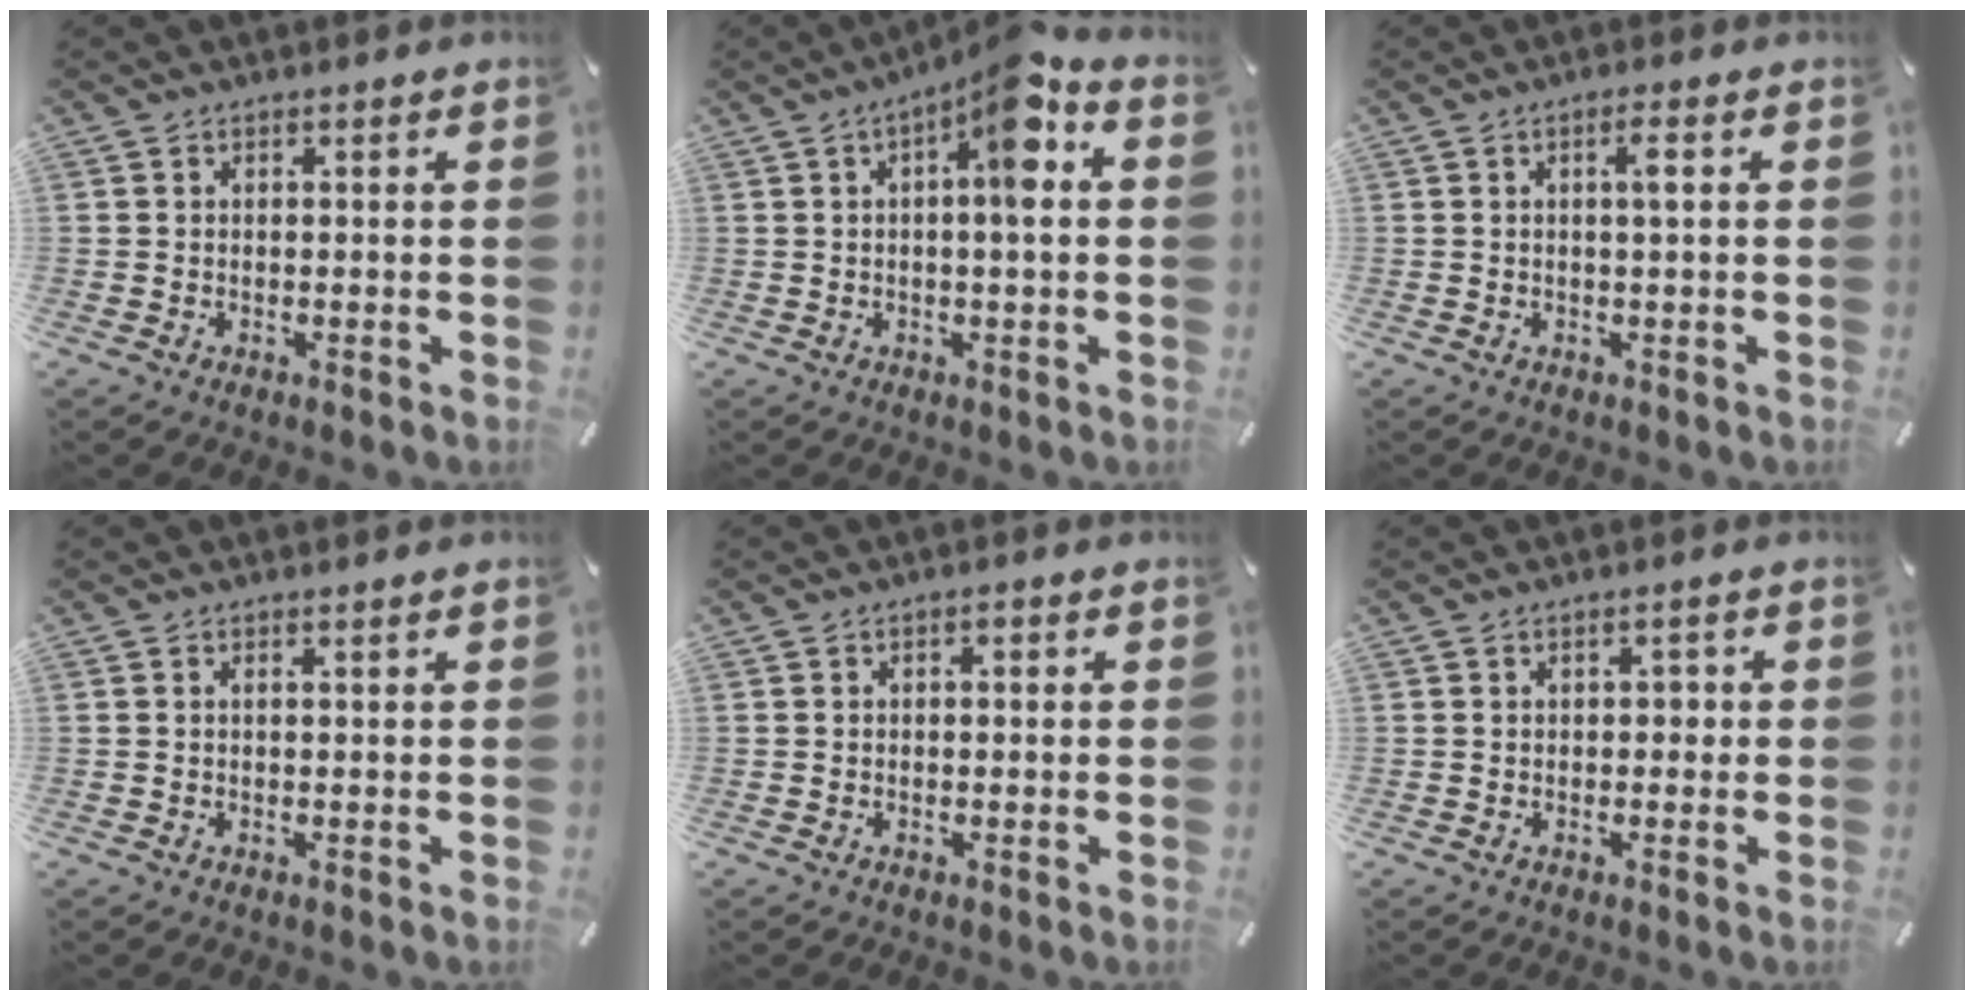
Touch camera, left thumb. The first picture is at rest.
{"total": 10.4, "force": [2.7, 2.6, 9.7], "torque": [-0.142, -0.007, 0.036]}
{"total": 3.0, "force": [0.6, 0.2, 2.9], "torque": [-0.057, 0.001, 0.007]}
{"total": 0.8, "force": [0.3, 0.0, 0.8], "torque": [-0.014, 0.000, 0.005]}
{"total": 1.3, "force": [0.2, 0.7, 1.0], "torque": [-0.021, 0.005, 0.002]}
{"total": 1.7, "force": [0.2, 1.1, 1.3], "torque": [-0.018, 0.005, -0.001]}